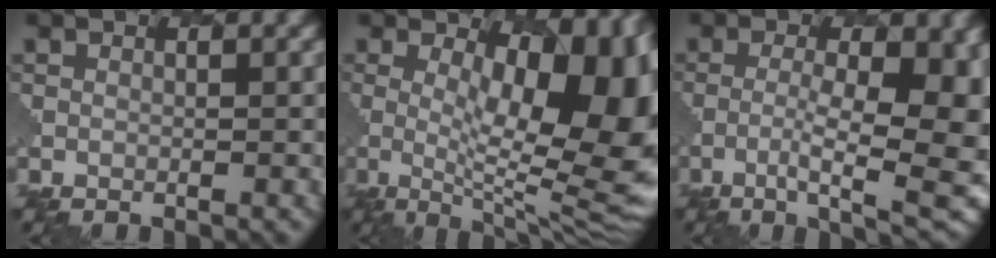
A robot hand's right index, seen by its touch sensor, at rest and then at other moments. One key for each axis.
{"total": 13.5, "fx": 2.1, "fy": 5.6, "fz": 12.2, "tx": -0.149, "ty": -0.005, "tz": 0.032}
{"total": 10.9, "fx": -3.3, "fy": 2.8, "fz": 10.1, "tx": -0.153, "ty": -0.007, "tz": -0.038}